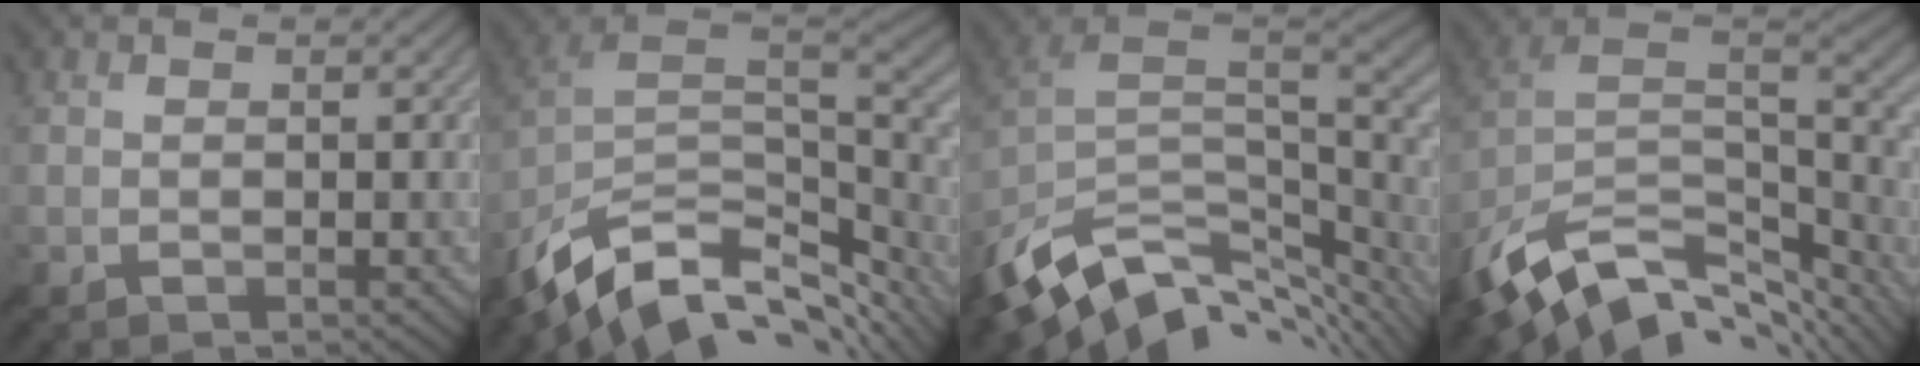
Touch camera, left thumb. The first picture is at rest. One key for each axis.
{"total": 13.5, "fx": -7.3, "fy": 7.0, "fz": 9.0, "tx": -0.219, "ty": -0.022, "tz": -0.126}
{"total": 13.1, "fx": -6.4, "fy": 6.6, "fz": 9.3, "tx": -0.214, "ty": -0.015, "tz": -0.109}
{"total": 14.3, "fx": -7.6, "fy": 7.3, "fz": 9.7, "tx": -0.230, "ty": -0.013, "tz": -0.121}